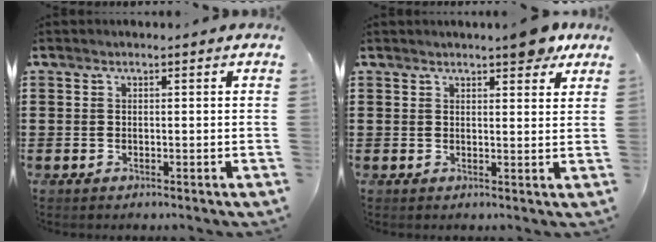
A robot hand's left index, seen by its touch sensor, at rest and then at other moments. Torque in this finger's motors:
{"motor_torque": [0.21, -0.19, 0.15, 0.04]}